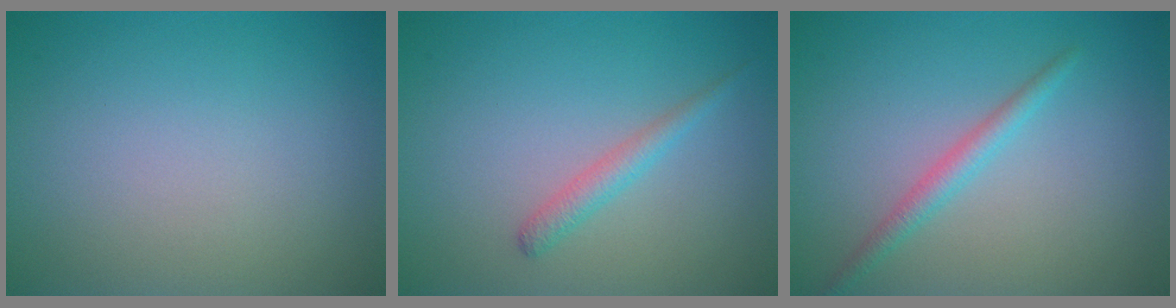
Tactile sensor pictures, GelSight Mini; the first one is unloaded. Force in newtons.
{"total": 1.6, "press": 1.6, "slide": 0.1}
{"total": 1.9, "press": 1.9, "slide": 0.1}